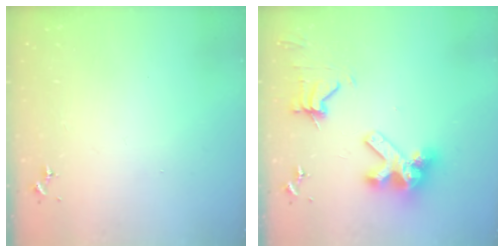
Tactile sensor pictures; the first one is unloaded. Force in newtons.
{"total": 17.0, "press": 16.9, "slide": 2.1}